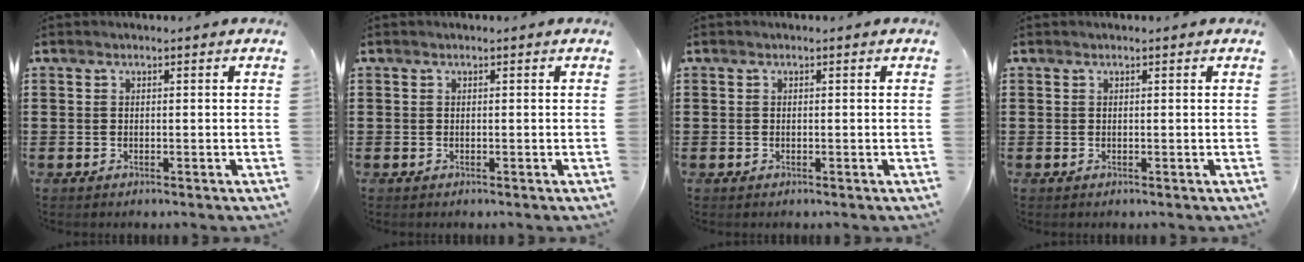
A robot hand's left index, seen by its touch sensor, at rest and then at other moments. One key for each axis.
{"total": 0.0}
{"total": 0.0}
{"total": 0.0}